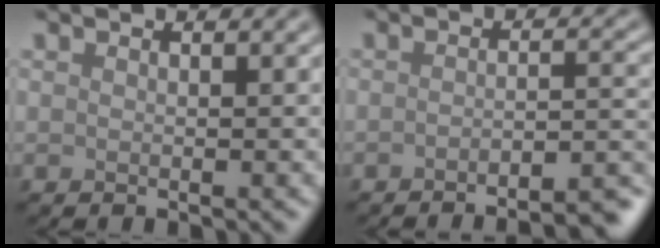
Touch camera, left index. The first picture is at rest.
{"total": 5.3, "force": [-4.2, 1.1, 3.0], "torque": [-0.024, 0.014, -0.053]}